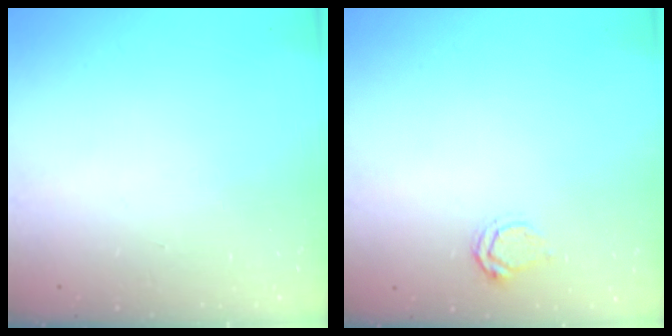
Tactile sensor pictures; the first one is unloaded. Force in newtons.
{"total": 3.1, "press": 3.1, "slide": 0.4}